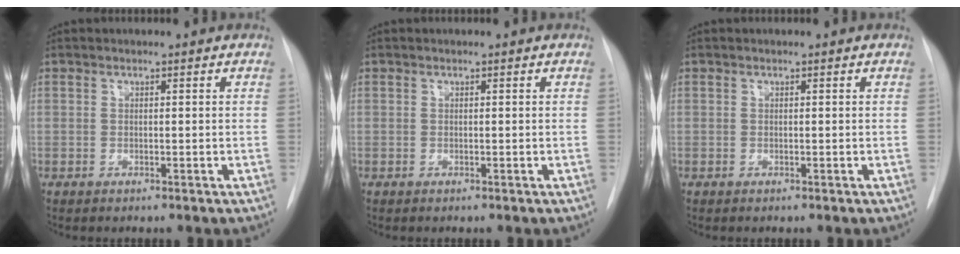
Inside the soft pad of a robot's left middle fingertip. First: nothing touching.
{"total": 0.0}
{"total": 0.0}